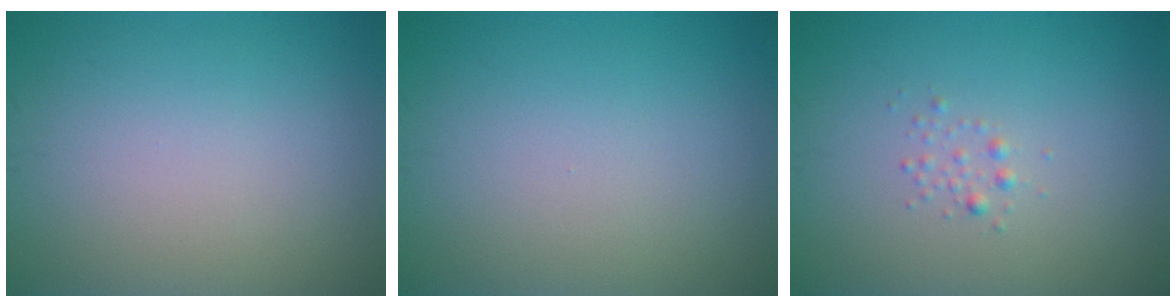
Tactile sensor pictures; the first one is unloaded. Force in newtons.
{"total": 0.0}
{"total": 0.8, "press": 0.8, "slide": 0.0}